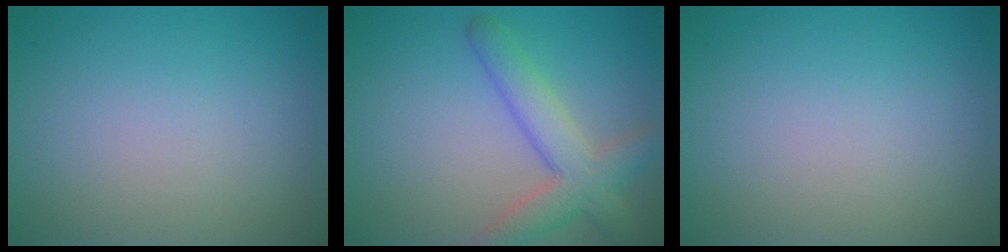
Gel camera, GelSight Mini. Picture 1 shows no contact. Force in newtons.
{"total": 5.0, "press": 5.0, "slide": 0.3}
{"total": 0.0}